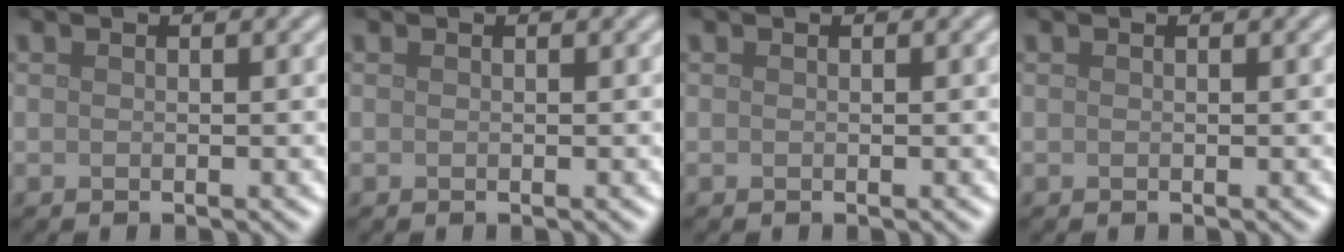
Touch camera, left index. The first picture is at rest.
{"total": 0.0}
{"total": 0.0}
{"total": 0.0}